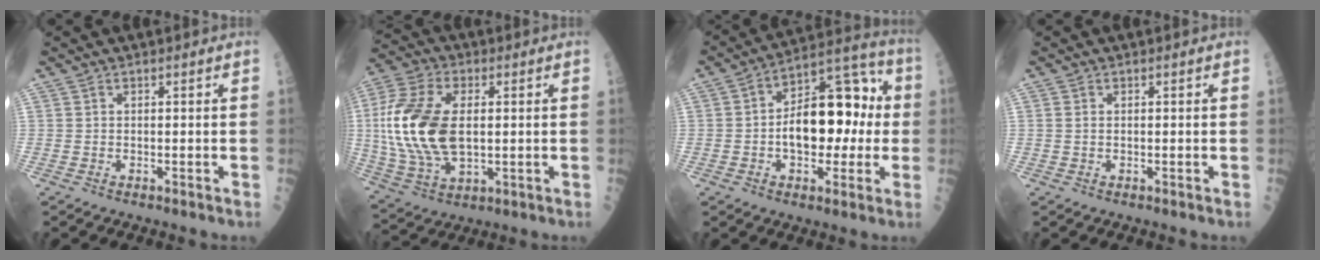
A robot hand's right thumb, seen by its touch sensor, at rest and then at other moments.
{"total": 20.1, "force": [1.3, 11.0, 16.7], "torque": [-0.361, -0.005, 0.025]}
{"total": 17.7, "force": [-0.4, 10.2, 14.4], "torque": [-0.177, 0.042, -0.009]}
{"total": 0.7, "force": [0.1, 0.5, 0.5], "torque": [-0.012, 0.001, 0.001]}